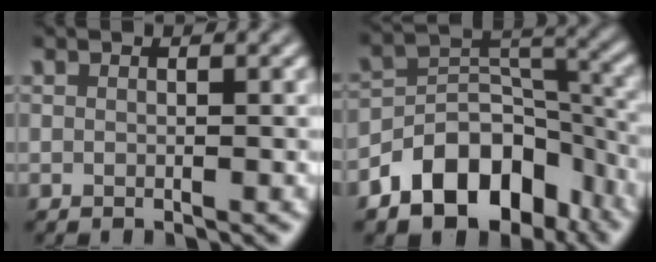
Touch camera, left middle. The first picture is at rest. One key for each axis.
{"total": 9.0, "fx": -5.4, "fy": 5.7, "fz": 4.5, "tx": -0.057, "ty": 0.004, "tz": -0.101}